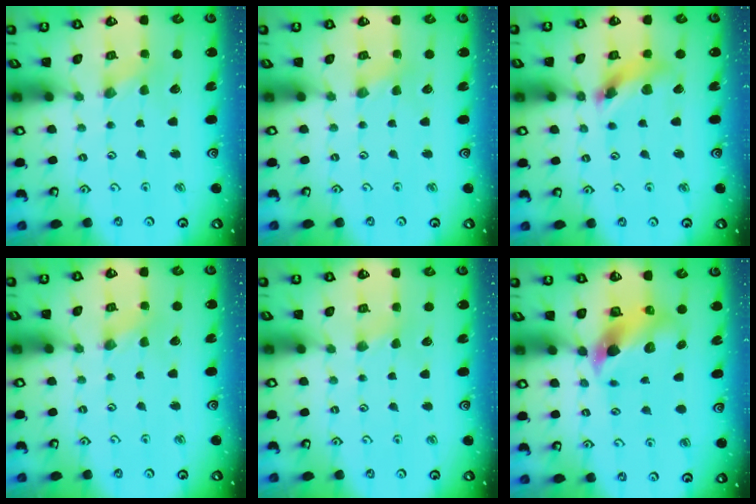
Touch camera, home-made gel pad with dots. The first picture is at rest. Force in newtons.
{"total": 1.8, "press": 1.7, "slide": 0.4}
{"total": 10.0, "press": 9.9, "slide": 1.0}
{"total": 0.0}
{"total": 1.4, "press": 1.4, "slide": 0.4}
{"total": 7.0, "press": 6.9, "slide": 1.0}